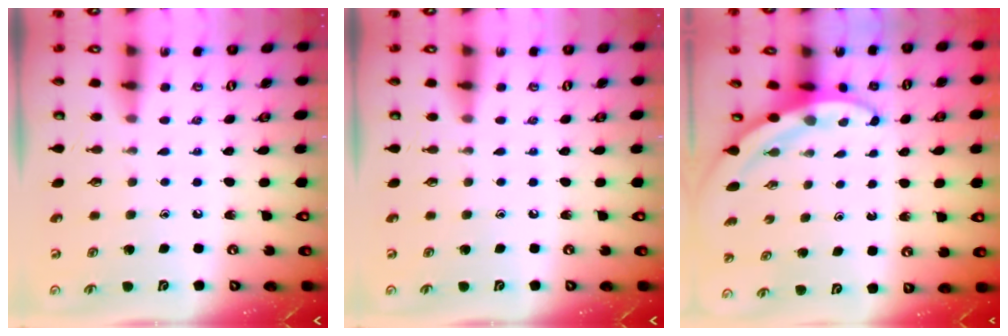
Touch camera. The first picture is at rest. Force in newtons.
{"total": 0.0}
{"total": 3.7, "press": 3.7, "slide": 0.1}